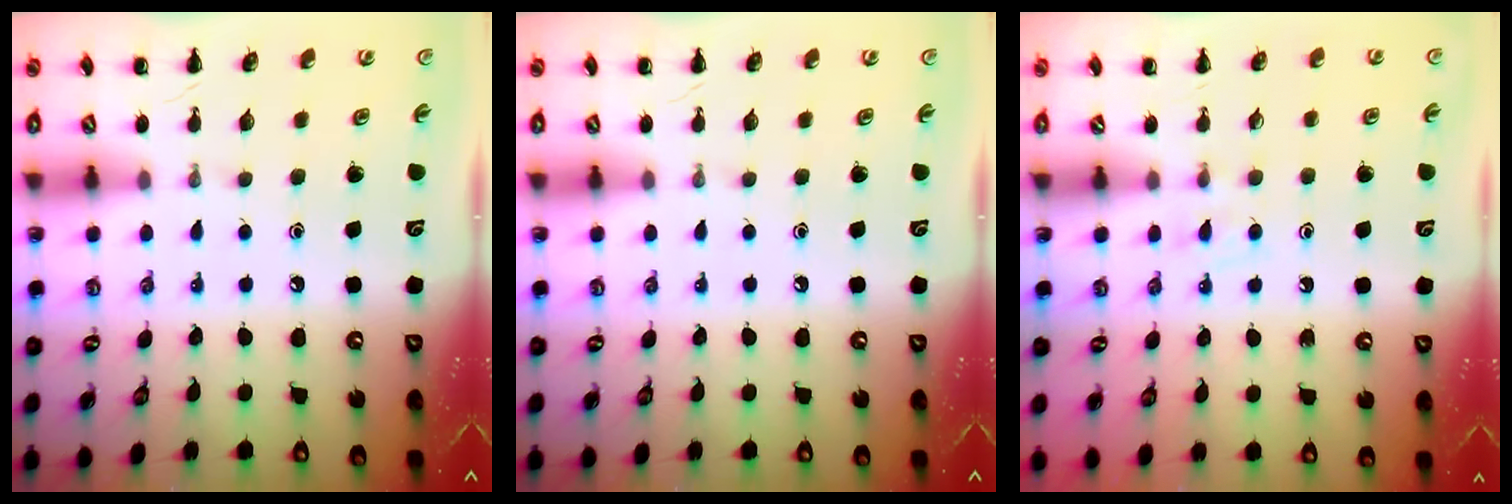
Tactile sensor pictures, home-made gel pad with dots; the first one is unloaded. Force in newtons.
{"total": 0.0}
{"total": 4.4, "press": 4.1, "slide": 1.6}